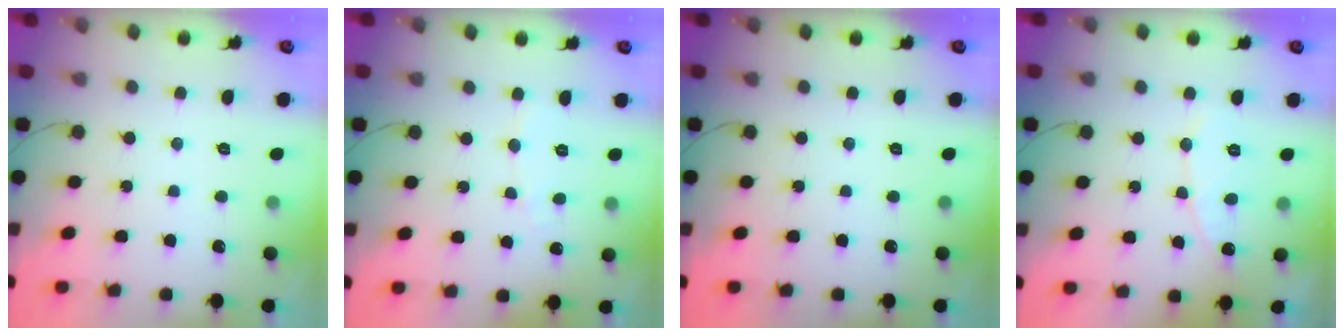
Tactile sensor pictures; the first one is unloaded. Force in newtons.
{"total": 3.0, "press": 2.9, "slide": 0.2}
{"total": 0.0}
{"total": 6.4, "press": 6.4, "slide": 0.4}